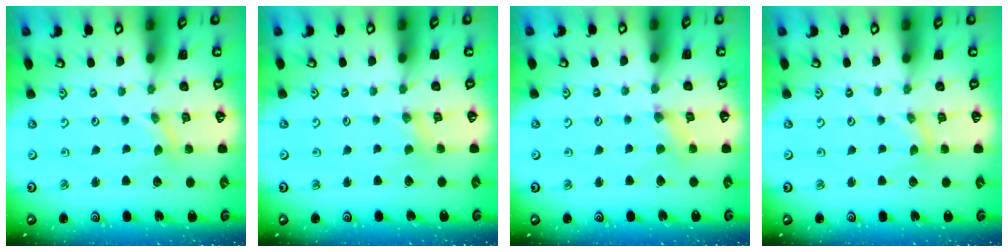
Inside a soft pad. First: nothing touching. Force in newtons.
{"total": 1.1, "press": 1.1, "slide": 0.2}
{"total": 1.2, "press": 1.1, "slide": 0.3}
{"total": 0.0}